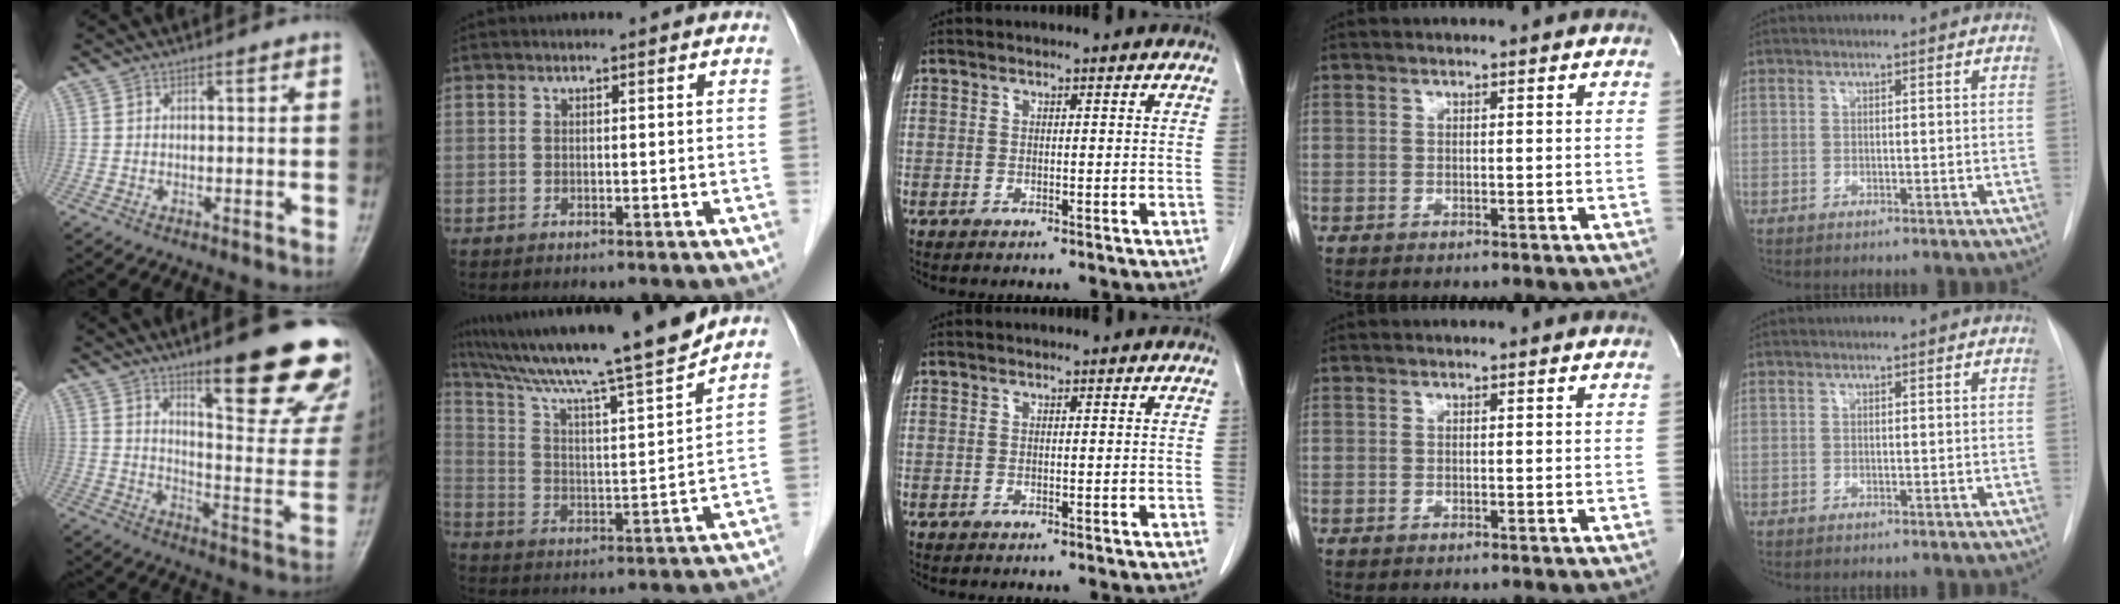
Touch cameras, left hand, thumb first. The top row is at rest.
{"thumb": {"total": 23.6, "force": [14.7, 6.0, 17.4], "torque": [-0.187, -0.092, 0.211]}, "index": {"total": 19.4, "force": [16.7, -1.4, 9.7], "torque": [-0.167, -0.013, 0.265]}}